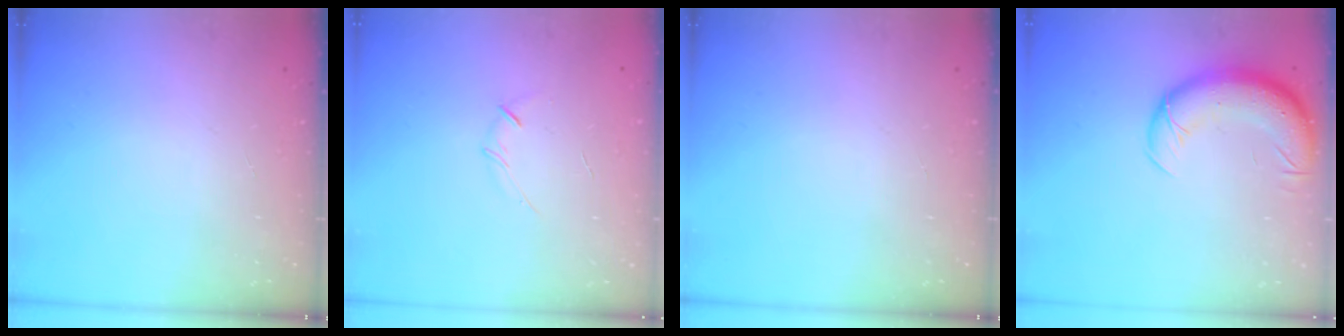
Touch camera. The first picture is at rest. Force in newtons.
{"total": 3.8, "press": 3.7, "slide": 0.9}
{"total": 0.0}
{"total": 13.0, "press": 12.6, "slide": 3.2}